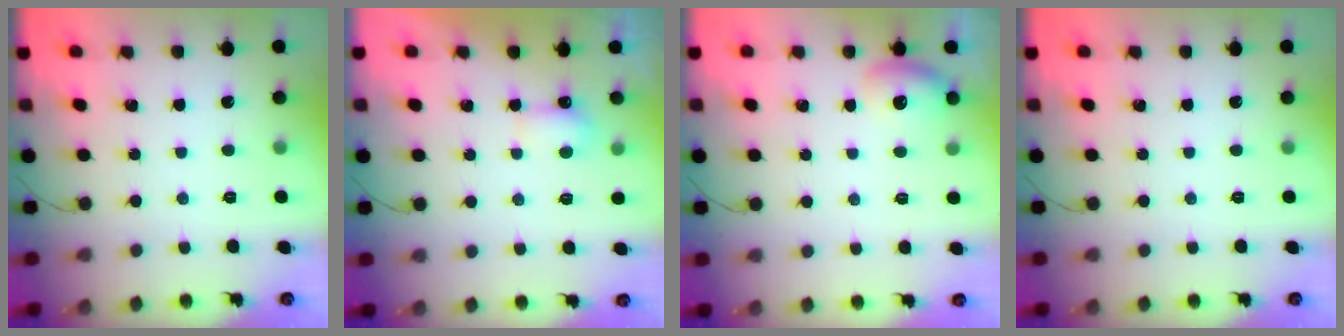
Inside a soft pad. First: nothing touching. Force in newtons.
{"total": 3.2, "press": 3.0, "slide": 1.1}
{"total": 9.9, "press": 8.4, "slide": 5.2}
{"total": 0.0}